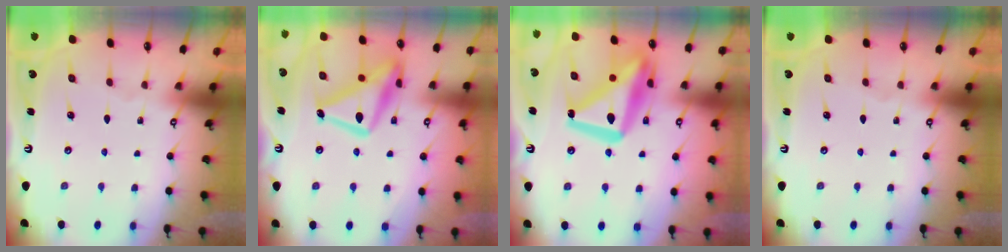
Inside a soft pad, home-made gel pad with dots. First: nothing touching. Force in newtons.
{"total": 18.2, "press": 18.1, "slide": 1.5}
{"total": 20.2, "press": 20.1, "slide": 2.2}
{"total": 0.0}